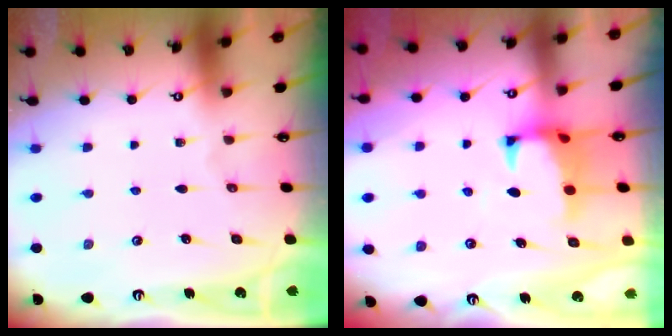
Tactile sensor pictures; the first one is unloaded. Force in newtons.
{"total": 1.0, "press": 0.2, "slide": 1.0}